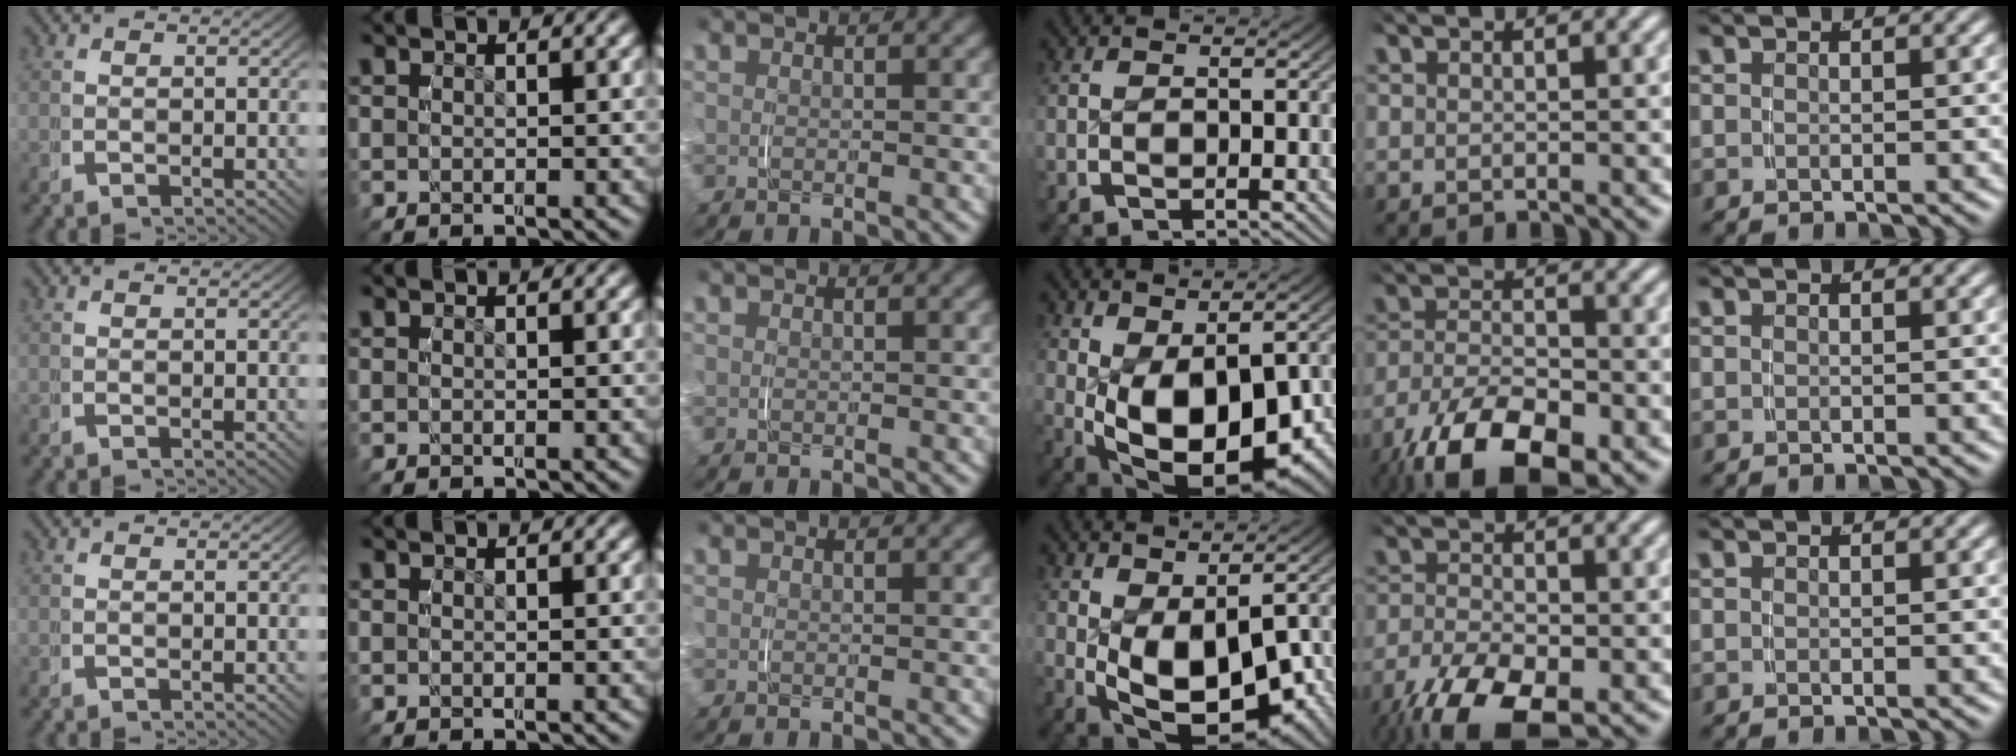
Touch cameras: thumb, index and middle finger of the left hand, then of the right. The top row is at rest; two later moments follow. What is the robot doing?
{"motion": "grasp_and_lifting", "object": "paper plate"}